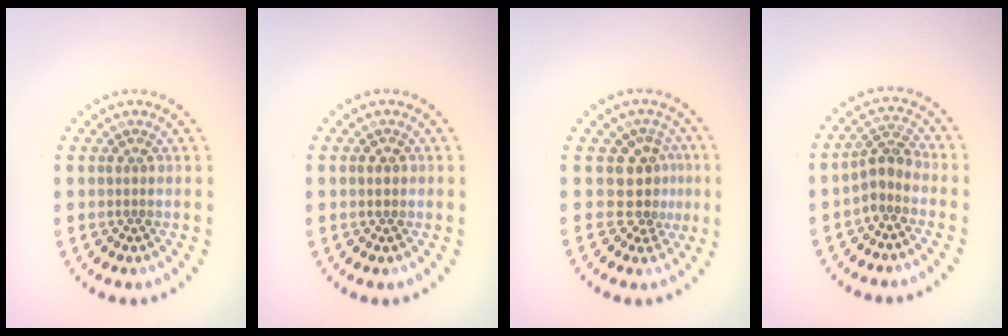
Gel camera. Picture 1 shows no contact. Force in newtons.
{"total": 1.1, "press": 1.1, "slide": 0.1}
{"total": 3.1, "press": 2.4, "slide": 2.0}
{"total": 2.5, "press": 1.9, "slide": 1.6}